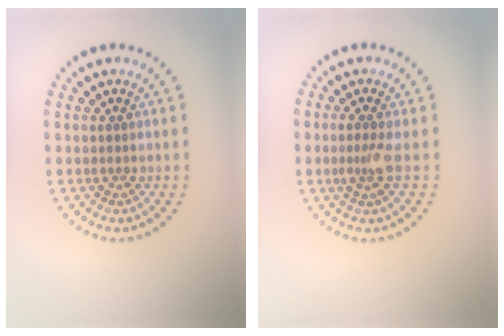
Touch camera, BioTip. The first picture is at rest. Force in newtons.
{"total": 1.8, "press": 1.5, "slide": 1.1}